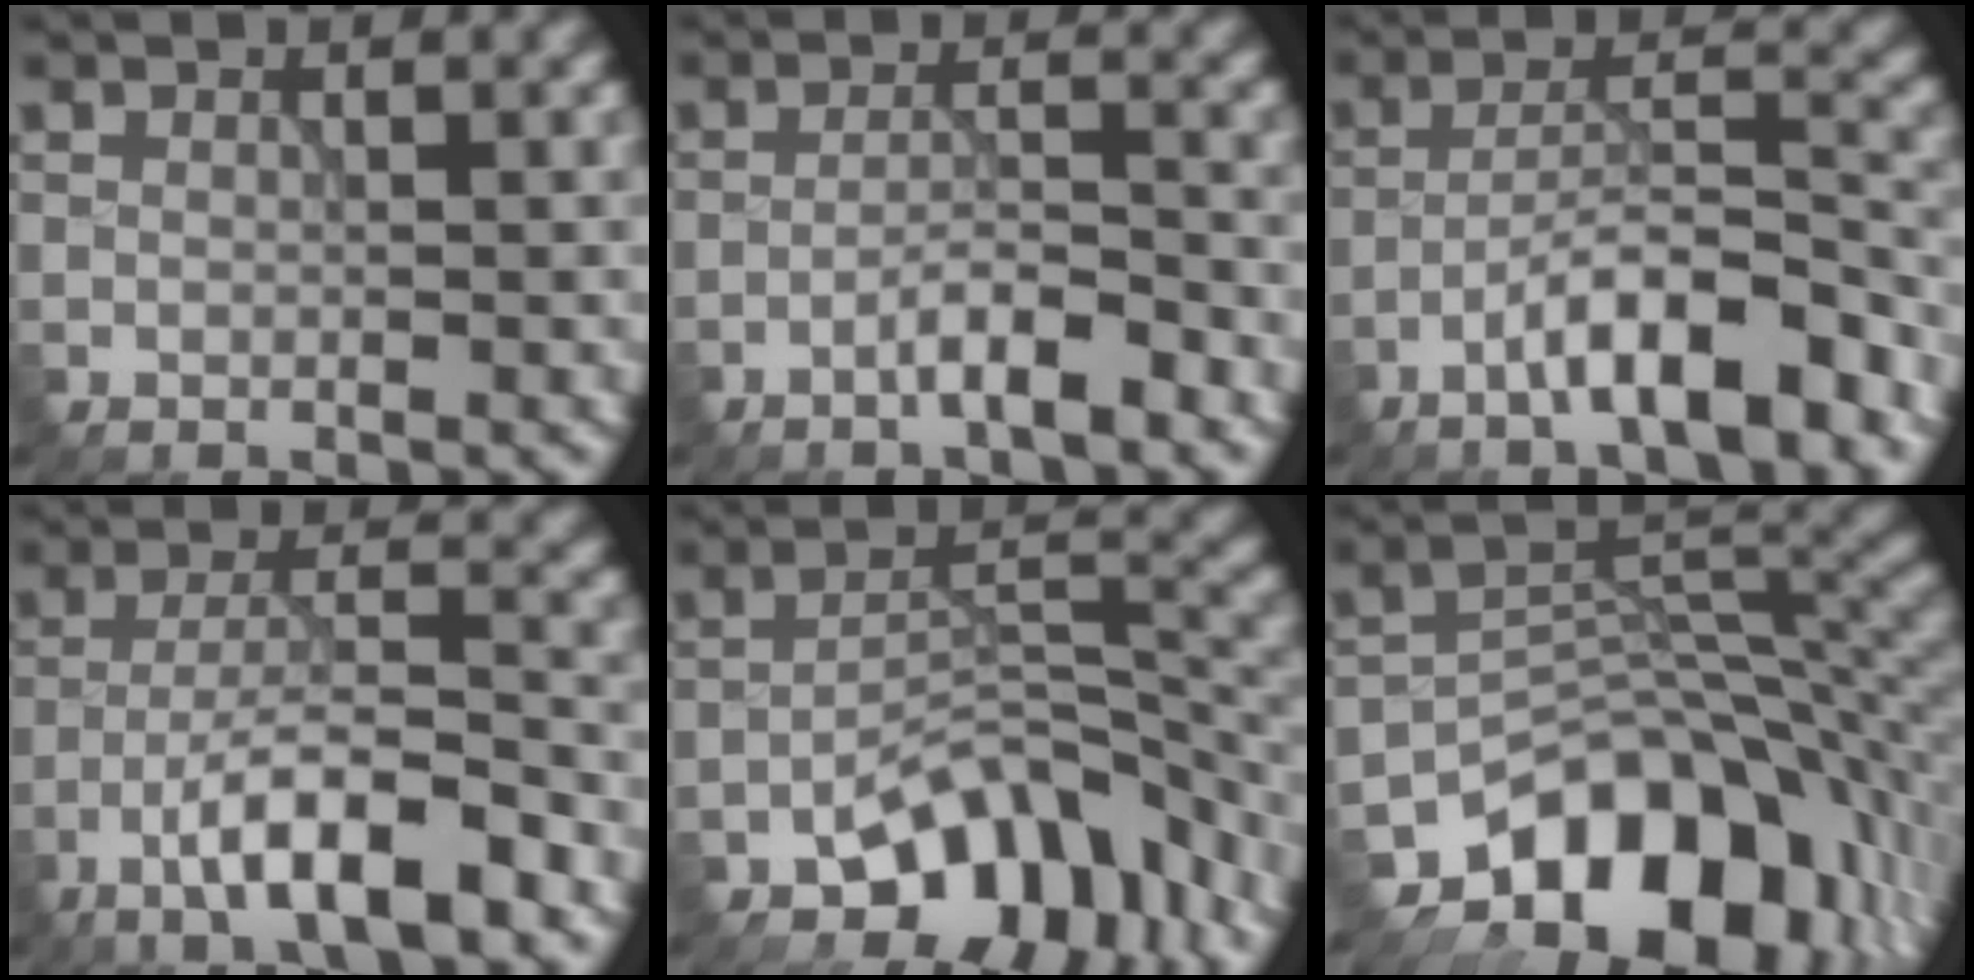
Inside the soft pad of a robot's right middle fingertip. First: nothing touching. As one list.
[{"total": 3.5, "force": [-2.3, 0.5, 2.6], "torque": [-0.043, 0.012, -0.045]}, {"total": 7.3, "force": [-4.6, 1.4, 5.5], "torque": [-0.088, 0.017, -0.077]}, {"total": 8.5, "force": [-4.8, 1.9, 6.7], "torque": [-0.109, 0.013, -0.084]}, {"total": 7.9, "force": [-5.2, 3.6, 4.7], "torque": [-0.061, 0.010, -0.099]}, {"total": 12.0, "force": [-7.2, 6.7, 7.0], "torque": [-0.097, -0.006, -0.125]}]